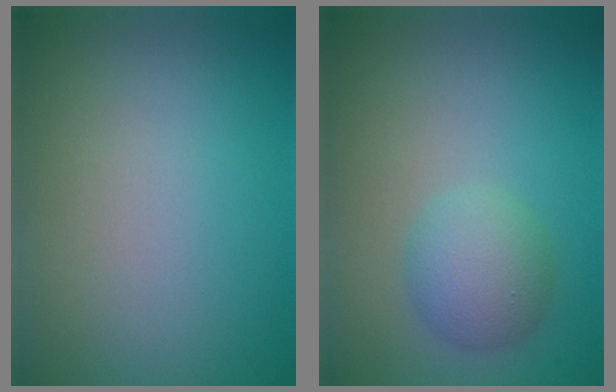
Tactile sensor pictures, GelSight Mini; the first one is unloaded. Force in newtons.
{"total": 3.3, "press": 3.3, "slide": 0.1}